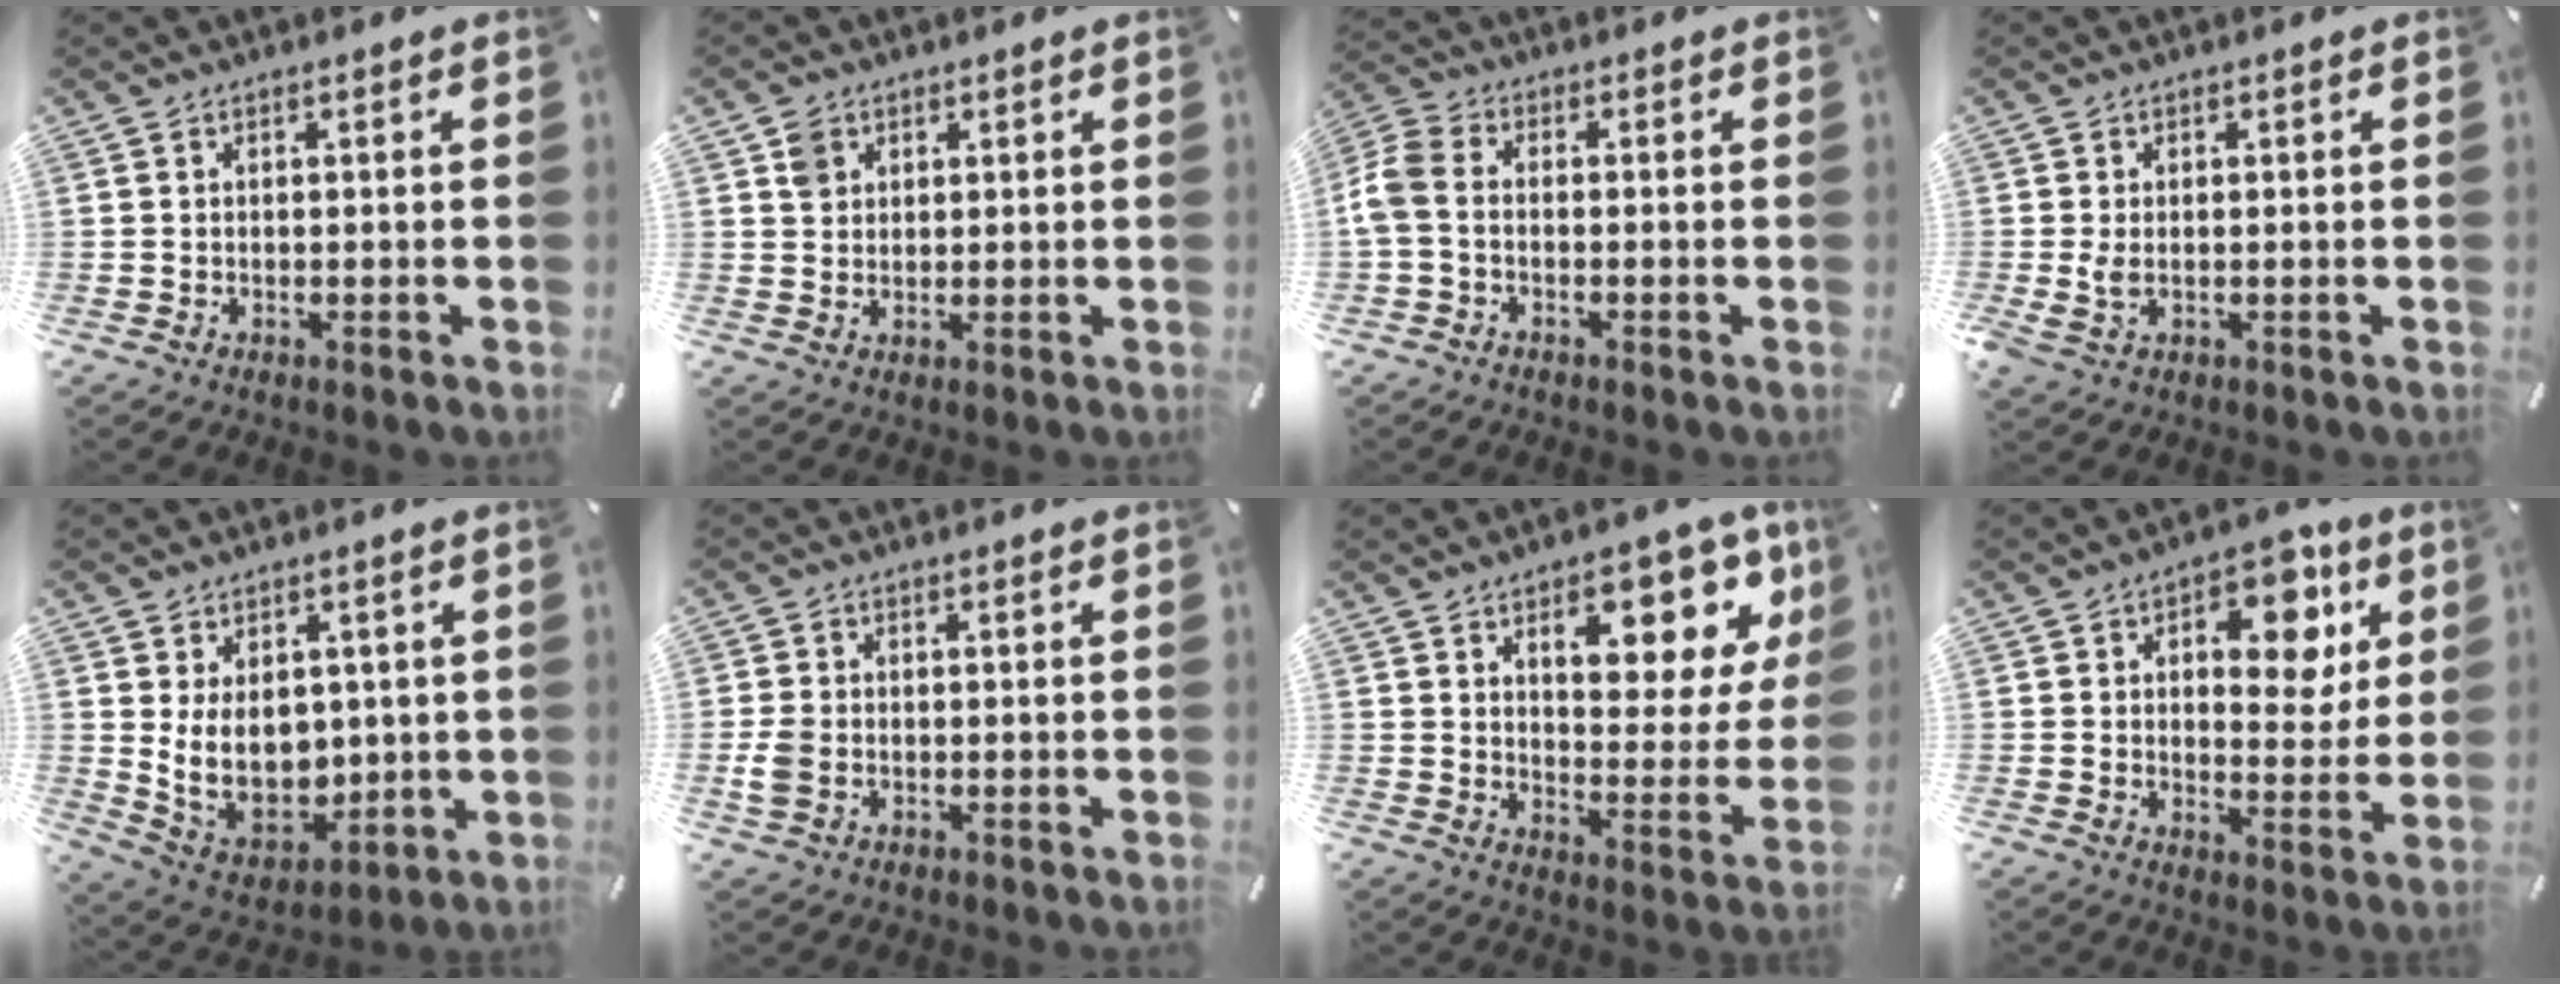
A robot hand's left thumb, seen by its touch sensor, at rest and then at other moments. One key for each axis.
{"total": 3.2, "fx": 1.6, "fy": 2.8, "fz": 0.6, "tx": 0.000, "ty": -0.002, "tz": 0.026}
{"total": 5.8, "fx": -1.4, "fy": 3.8, "fz": 4.2, "tx": -0.105, "ty": 0.005, "tz": -0.029}
{"total": 3.0, "fx": -0.1, "fy": 1.8, "fz": 2.4, "tx": -0.051, "ty": -0.007, "tz": -0.006}
{"total": 12.0, "fx": 1.9, "fy": 9.4, "fz": 7.2, "tx": -0.135, "ty": -0.027, "tz": 0.042}
{"total": 4.0, "fx": -0.7, "fy": 3.3, "fz": 2.2, "tx": -0.044, "ty": 0.006, "tz": -0.012}
{"total": 14.8, "fx": 8.2, "fy": 7.4, "fz": 9.8, "tx": -0.110, "ty": -0.054, "tz": 0.132}
{"total": 12.6, "fx": 5.9, "fy": 7.6, "fz": 8.2, "tx": -0.091, "ty": -0.032, "tz": 0.093}